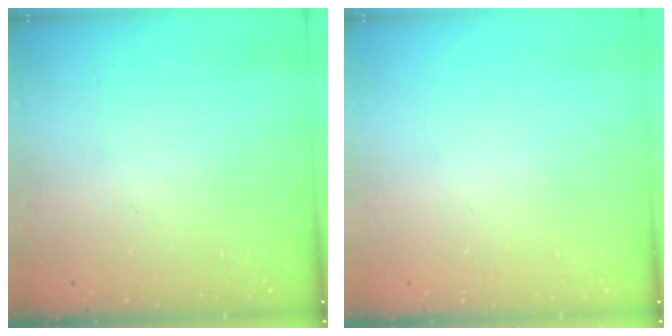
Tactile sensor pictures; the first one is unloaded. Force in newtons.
{"total": 0.0}